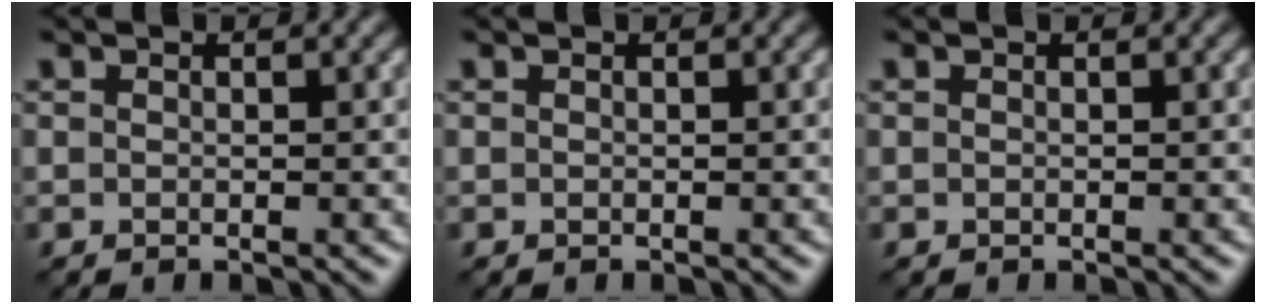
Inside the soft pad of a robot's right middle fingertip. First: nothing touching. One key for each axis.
{"total": 0.0}
{"total": 0.0}